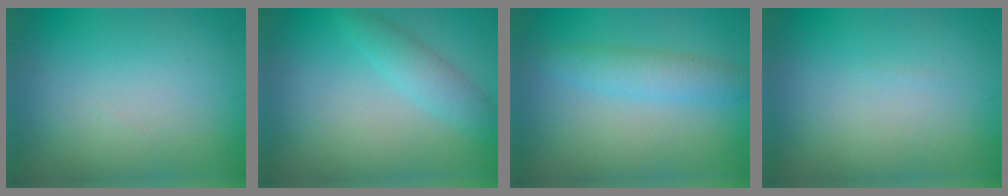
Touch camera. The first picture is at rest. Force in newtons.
{"total": 2.5, "press": 2.5, "slide": 0.2}
{"total": 3.0, "press": 3.0, "slide": 0.1}
{"total": 0.0}